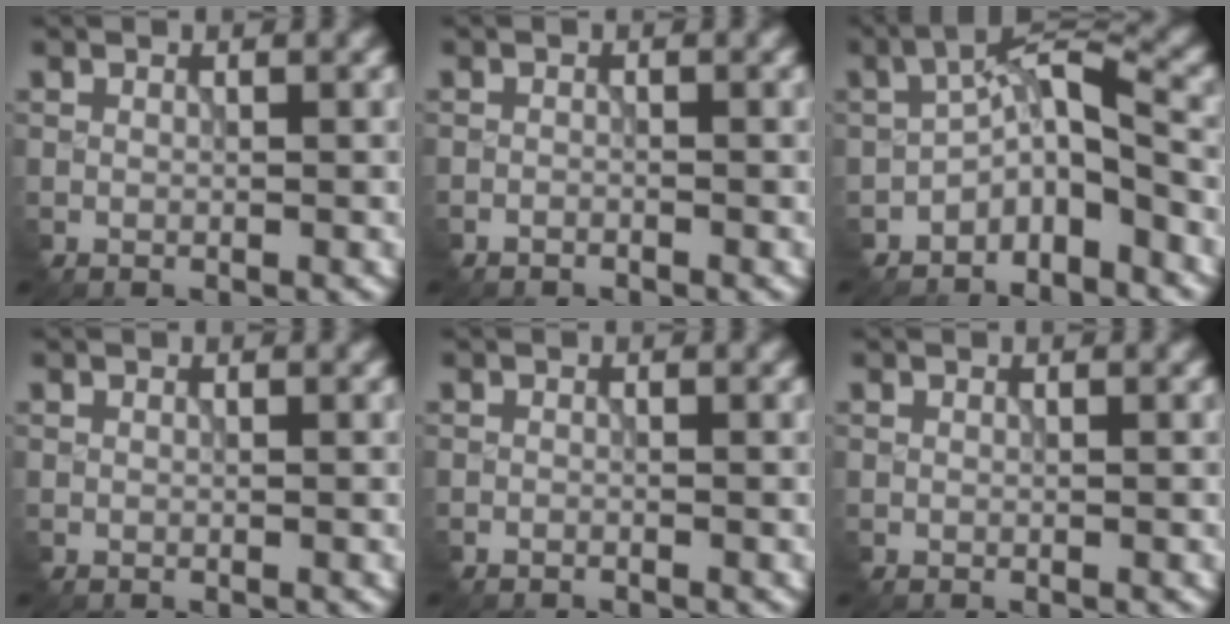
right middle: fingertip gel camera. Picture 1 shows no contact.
{"total": 0.8, "force": [-0.7, 0.2, 0.1], "torque": [-0.003, 0.000, -0.011]}
{"total": 4.4, "force": [-2.2, 1.8, 3.4], "torque": [-0.052, 0.016, -0.047]}
{"total": 0.0}
{"total": 0.5, "force": [-0.4, 0.3, 0.1], "torque": [0.000, -0.003, -0.004]}
{"total": 0.0}